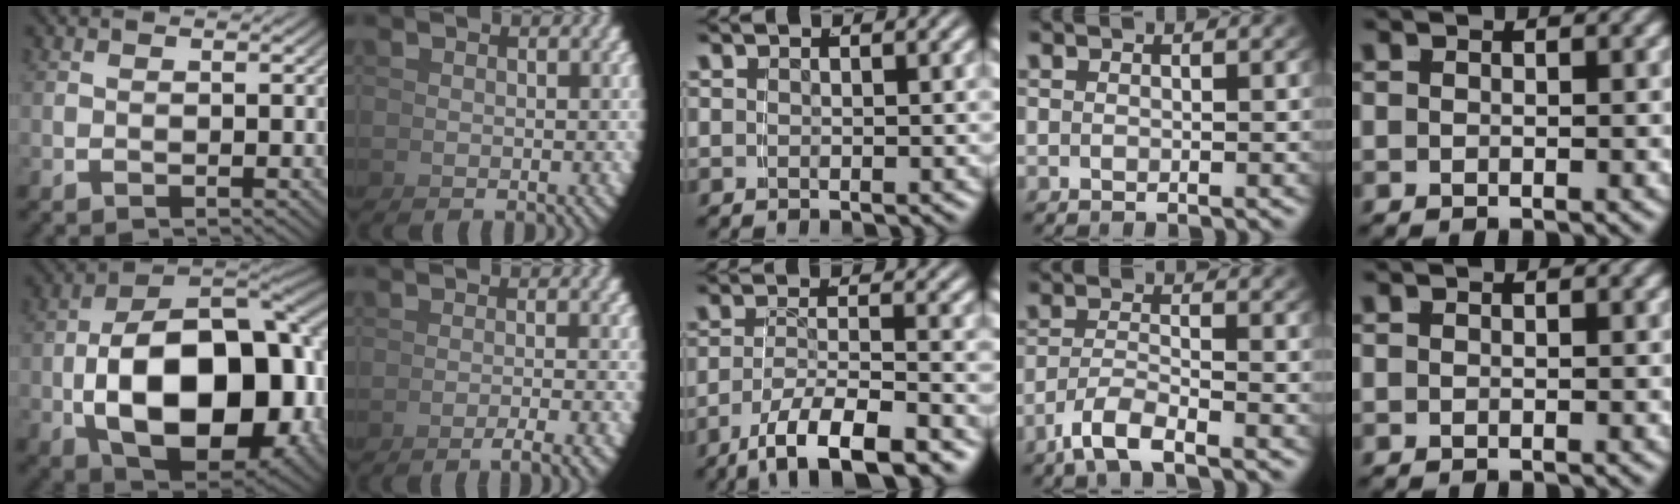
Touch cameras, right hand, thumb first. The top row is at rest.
{"thumb": {"total": 22.9, "force": [-2.6, 14.6, 17.4], "torque": [-0.335, -0.076, -0.005]}, "index": {"total": 3.1, "force": [-2.2, -0.2, 2.2], "torque": [-0.009, 0.014, -0.041]}, "middle": {"total": 7.1, "force": [-4.9, 1.6, 4.9], "torque": [-0.076, -0.021, -0.062]}, "ring": {"total": 3.3, "force": [-2.5, 0.8, 2.0], "torque": [-0.050, -0.010, -0.040]}}